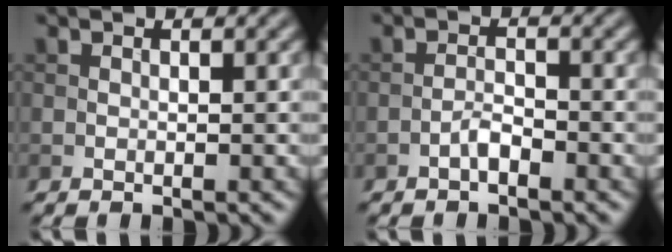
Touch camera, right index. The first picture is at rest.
{"total": 1.4, "force": [-1.0, 0.4, 0.9], "torque": [-0.018, 0.006, -0.021]}